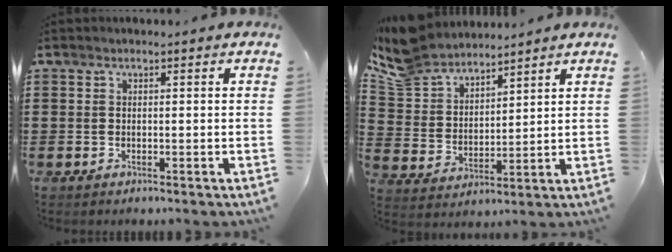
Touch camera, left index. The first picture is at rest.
{"total": 8.3, "force": [7.6, 3.0, 1.7], "torque": [-0.074, -0.032, 0.141]}